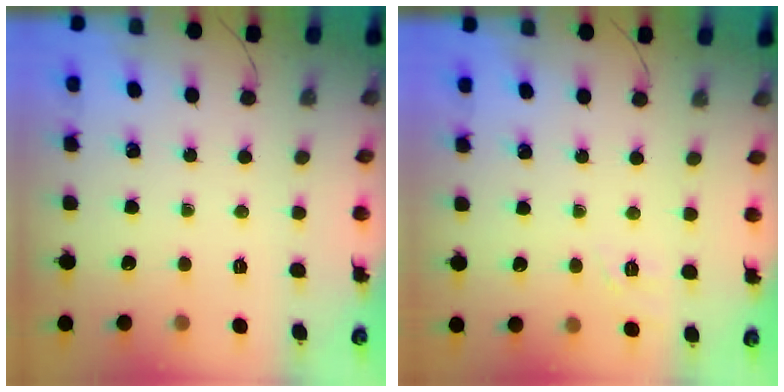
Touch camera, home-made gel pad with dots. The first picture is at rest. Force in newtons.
{"total": 1.6, "press": 0.2, "slide": 1.6}